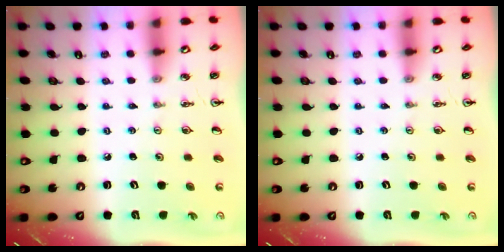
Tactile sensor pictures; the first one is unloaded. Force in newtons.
{"total": 0.0}